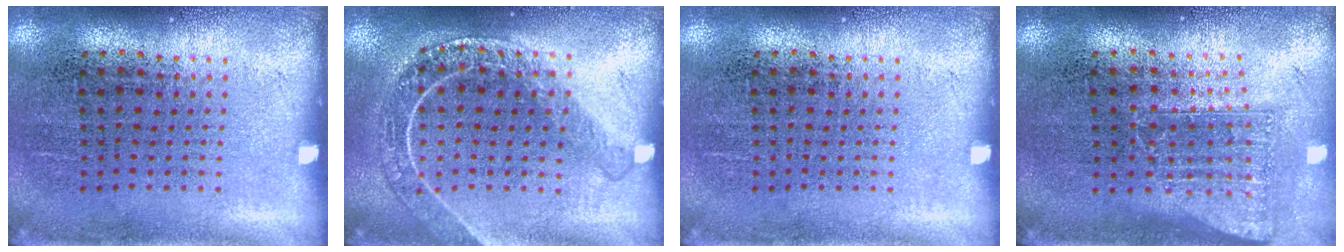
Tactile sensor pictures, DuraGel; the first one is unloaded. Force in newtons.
{"total": 1.8, "press": 1.6, "slide": 0.8}
{"total": 0.0}
{"total": 1.8, "press": 1.3, "slide": 1.2}